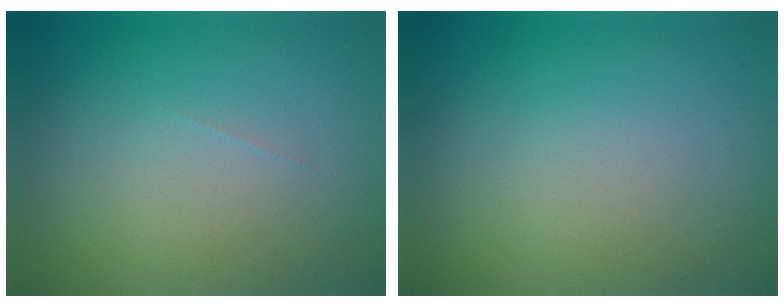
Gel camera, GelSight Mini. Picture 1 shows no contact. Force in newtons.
{"total": 0.0}